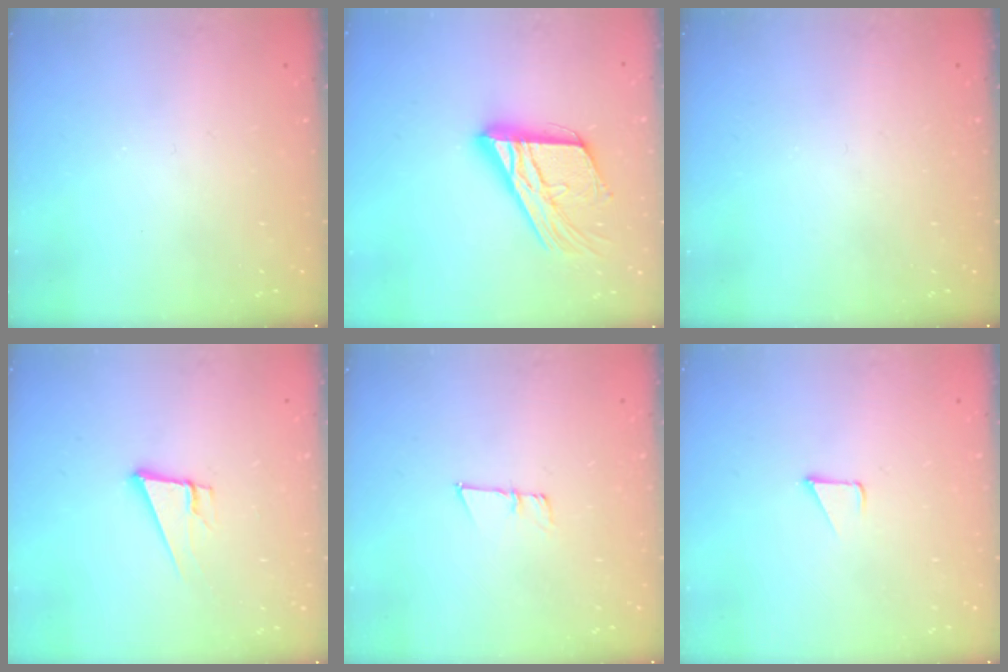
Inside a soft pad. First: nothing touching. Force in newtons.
{"total": 17.5, "press": 17.4, "slide": 1.4}
{"total": 0.0}
{"total": 9.0, "press": 8.3, "slide": 3.3}
{"total": 5.4, "press": 5.2, "slide": 1.3}
{"total": 1.7, "press": 1.7, "slide": 0.1}